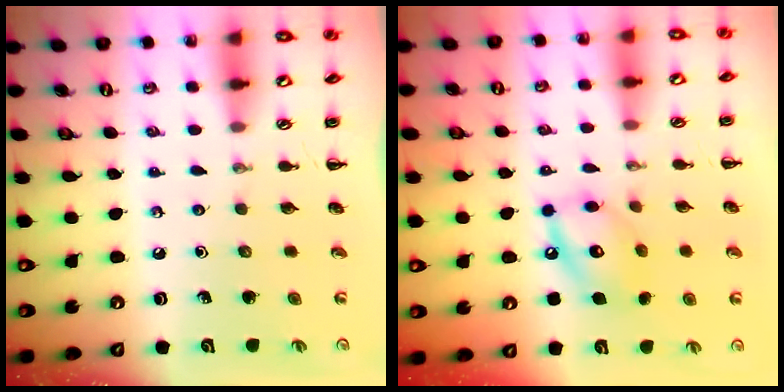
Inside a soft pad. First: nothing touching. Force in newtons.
{"total": 12.1, "press": 12.0, "slide": 1.4}